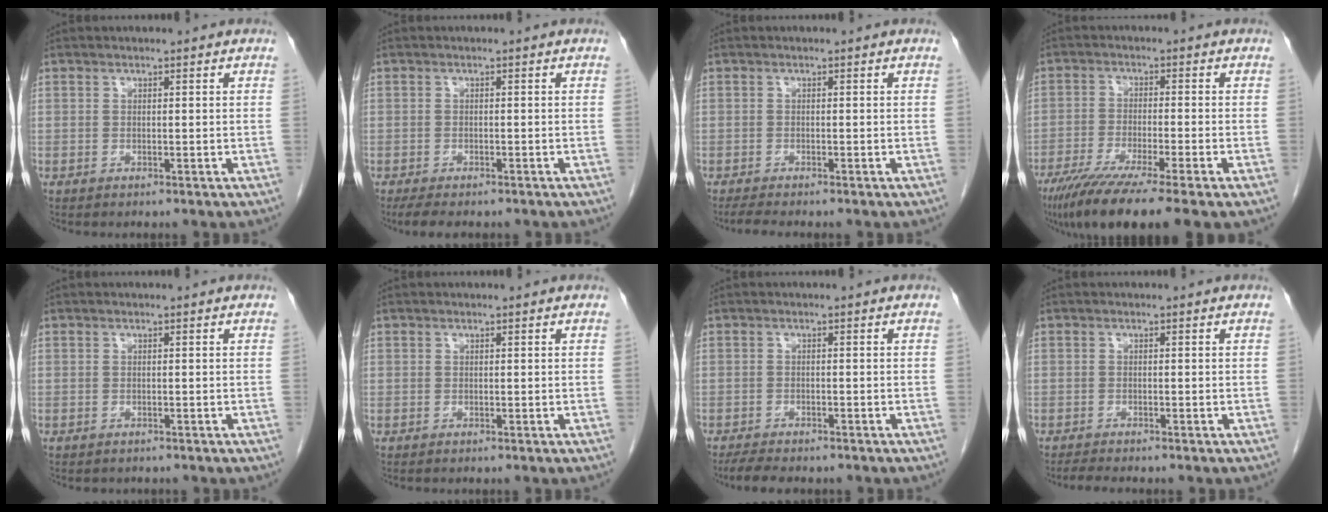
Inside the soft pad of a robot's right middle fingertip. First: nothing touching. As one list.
[{"total": 4.7, "force": [-3.8, 1.4, 2.5], "torque": [-0.042, -0.015, -0.052]}, {"total": 1.5, "force": [-1.3, -0.2, 0.7], "torque": [-0.023, -0.008, -0.024]}, {"total": 12.4, "force": [-8.8, 0.0, 8.8], "torque": [-0.147, -0.036, -0.143]}, {"total": 0.8, "force": [-0.7, 0.4, 0.1], "torque": [-0.014, -0.002, -0.010]}, {"total": 0.0}, {"total": 5.0, "force": [-4.2, 1.1, 2.4], "torque": [-0.044, -0.013, -0.062]}, {"total": 2.1, "force": [-1.9, -0.1, 0.9], "torque": [-0.023, -0.009, -0.030]}]